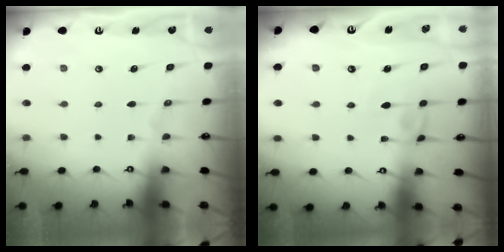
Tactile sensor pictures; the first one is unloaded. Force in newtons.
{"total": 3.5, "press": 3.5, "slide": 0.1}